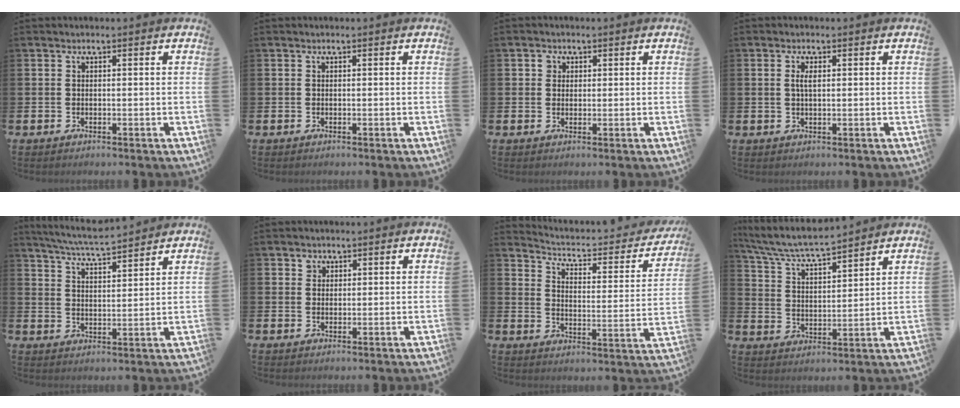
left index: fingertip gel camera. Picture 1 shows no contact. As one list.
[{"total": 0.0}, {"total": 1.7, "force": [0.9, 1.4, 0.2], "torque": [0.009, 0.003, 0.013]}, {"total": 1.8, "force": [0.5, 0.7, 1.6], "torque": [-0.024, 0.001, 0.006]}, {"total": 5.9, "force": [5.8, 0.0, 1.4], "torque": [-0.051, -0.032, 0.103]}, {"total": 1.7, "force": [1.3, 1.1, 0.0], "torque": [0.014, -0.001, 0.023]}, {"total": 3.9, "force": [3.3, 1.5, 1.5], "torque": [-0.056, -0.027, 0.046]}, {"total": 6.6, "force": [6.2, 0.3, 2.1], "torque": [-0.071, -0.040, 0.107]}]